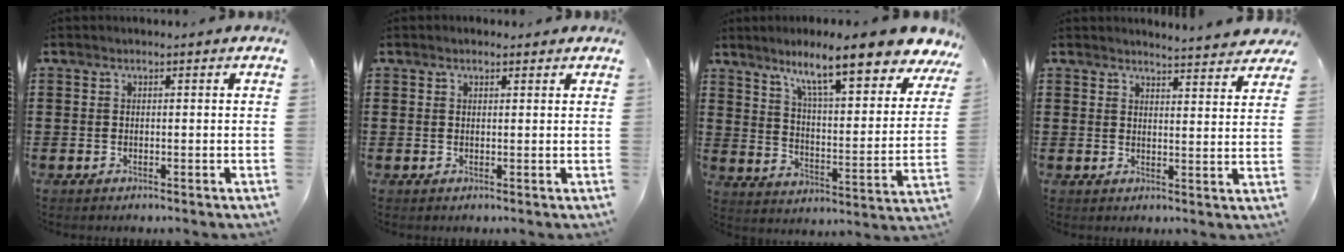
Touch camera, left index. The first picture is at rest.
{"total": 1.0, "force": [0.8, 0.4, 0.4], "torque": [-0.008, 0.004, 0.016]}
{"total": 11.9, "force": [9.2, 1.0, 7.4], "torque": [-0.148, -0.053, 0.149]}
{"total": 3.6, "force": [3.6, -0.3, 0.5], "torque": [-0.015, -0.021, 0.063]}